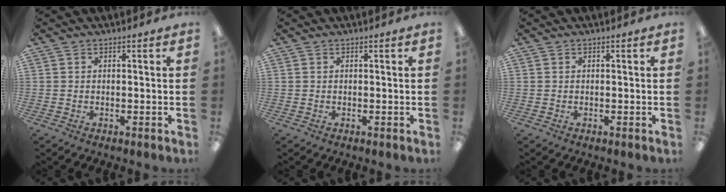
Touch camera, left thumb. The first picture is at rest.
{"total": 0.0}
{"total": 0.0}